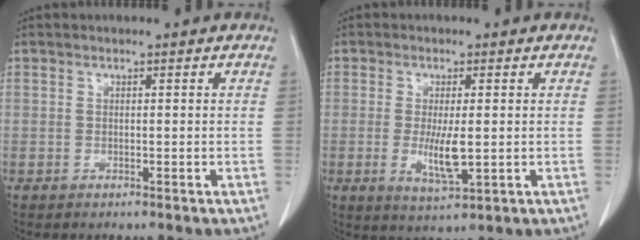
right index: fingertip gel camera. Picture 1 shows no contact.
{"total": 5.4, "force": [-0.5, 1.1, 5.3], "torque": [-0.100, -0.013, -0.006]}